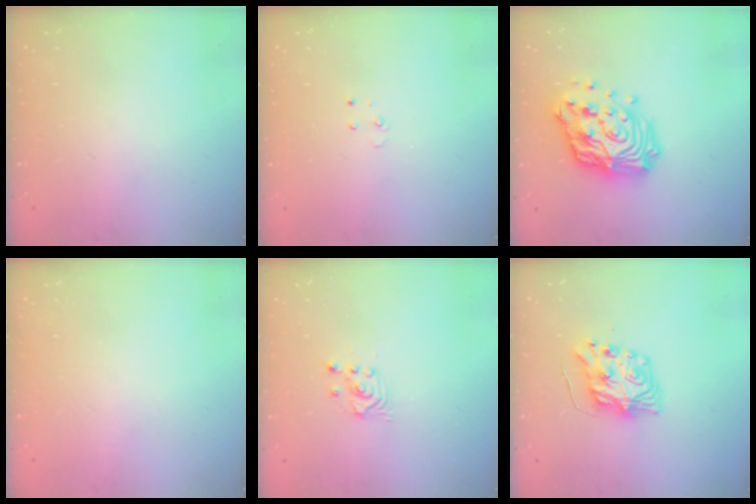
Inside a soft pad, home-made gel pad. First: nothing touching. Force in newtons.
{"total": 3.0, "press": 2.9, "slide": 0.3}
{"total": 19.2, "press": 19.1, "slide": 1.8}
{"total": 0.0}
{"total": 2.5, "press": 2.5, "slide": 0.3}
{"total": 8.9, "press": 8.9, "slide": 0.9}